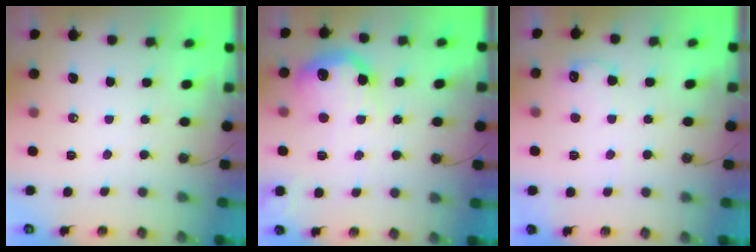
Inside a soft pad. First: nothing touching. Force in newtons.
{"total": 18.2, "press": 18.1, "slide": 1.5}
{"total": 7.1, "press": 7.1, "slide": 0.5}